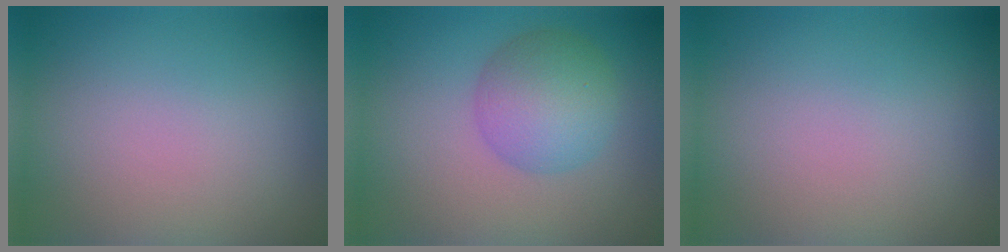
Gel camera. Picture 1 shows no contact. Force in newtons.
{"total": 4.9, "press": 4.9, "slide": 0.1}
{"total": 0.0}